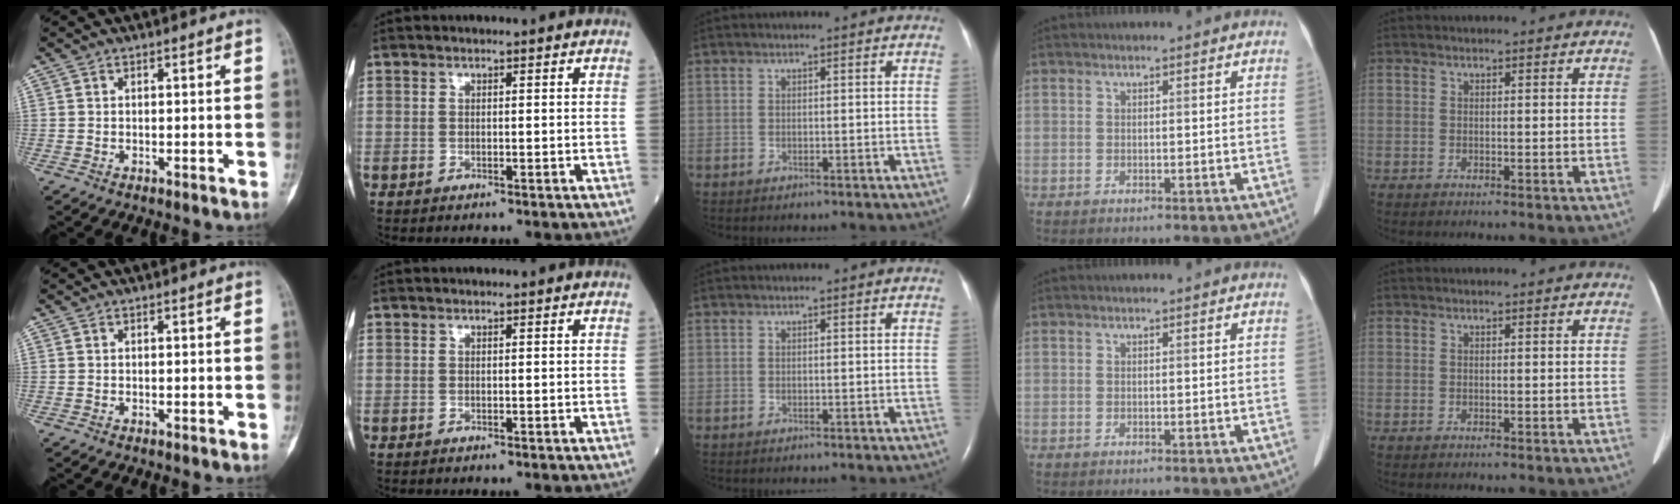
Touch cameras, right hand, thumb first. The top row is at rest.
{}